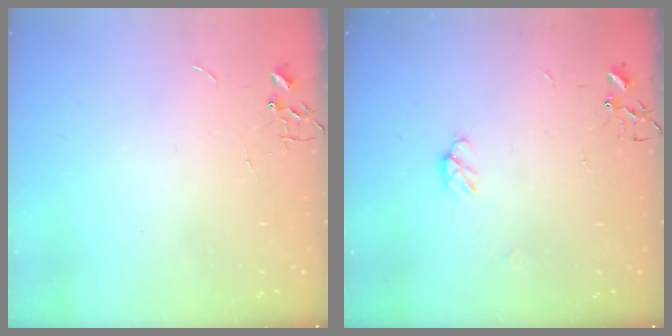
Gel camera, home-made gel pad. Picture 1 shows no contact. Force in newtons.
{"total": 4.4, "press": 4.4, "slide": 0.6}